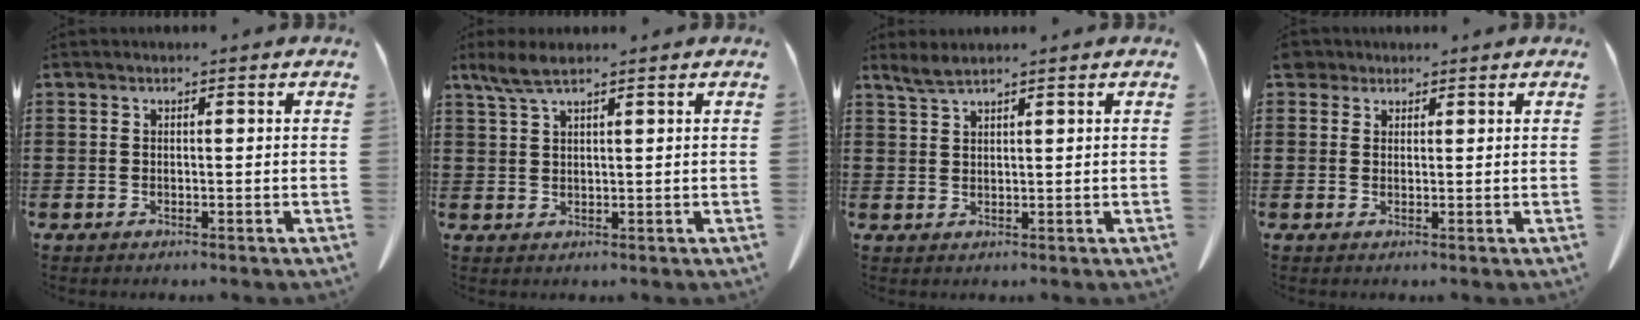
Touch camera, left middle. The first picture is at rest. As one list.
[{"total": 3.3, "force": [2.3, 0.7, 2.3], "torque": [-0.050, 0.002, 0.042]}, {"total": 2.0, "force": [1.7, 0.0, 1.0], "torque": [-0.024, 0.001, 0.033]}, {"total": 2.2, "force": [1.7, 1.3, 0.3], "torque": [-0.014, 0.008, 0.034]}]